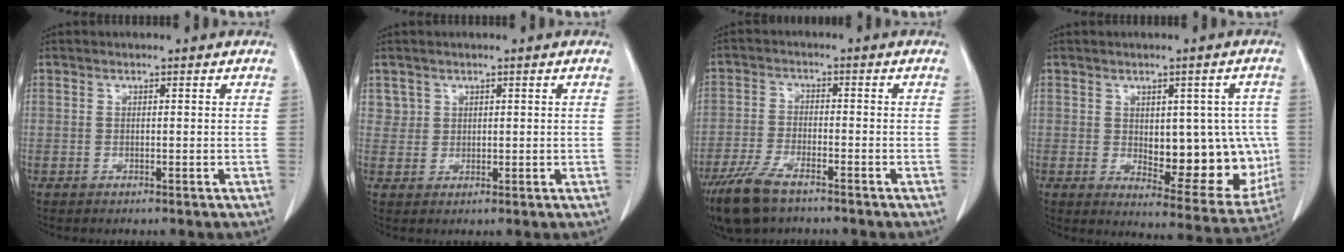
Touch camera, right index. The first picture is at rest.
{"total": 2.1, "force": [1.2, 1.7, -0.2], "torque": [0.018, 0.003, 0.015]}
{"total": 8.1, "force": [-5.8, 2.6, 4.9], "torque": [-0.106, -0.016, -0.107]}
{"total": 13.6, "force": [-0.4, 6.2, 12.0], "torque": [-0.139, -0.001, 0.016]}